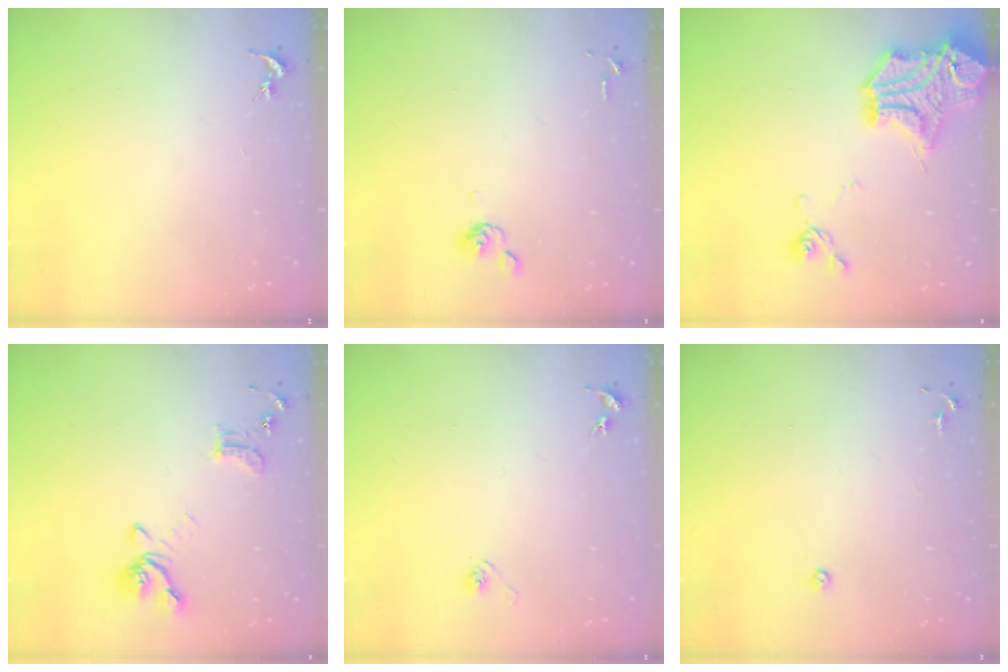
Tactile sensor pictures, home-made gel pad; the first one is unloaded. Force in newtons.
{"total": 4.9, "press": 4.8, "slide": 0.9}
{"total": 18.9, "press": 18.7, "slide": 2.7}
{"total": 14.2, "press": 14.1, "slide": 1.6}
{"total": 2.9, "press": 2.6, "slide": 1.4}
{"total": 3.4, "press": 3.3, "slide": 0.7}